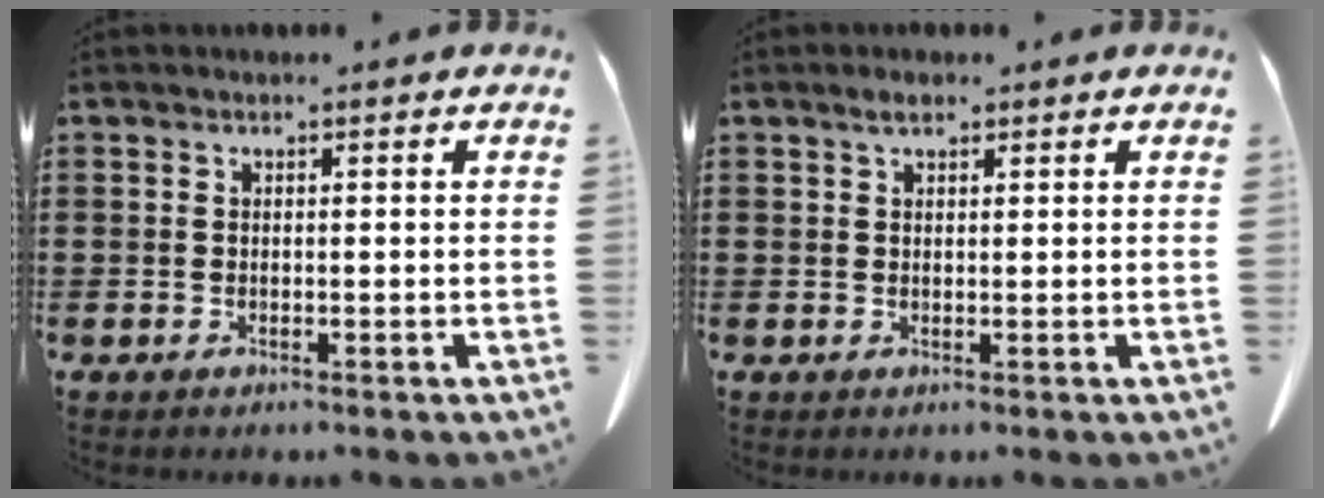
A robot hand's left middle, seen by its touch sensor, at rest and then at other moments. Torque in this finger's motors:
{"motor_torque": [0.05, 0.02, 0.01, 0.00]}